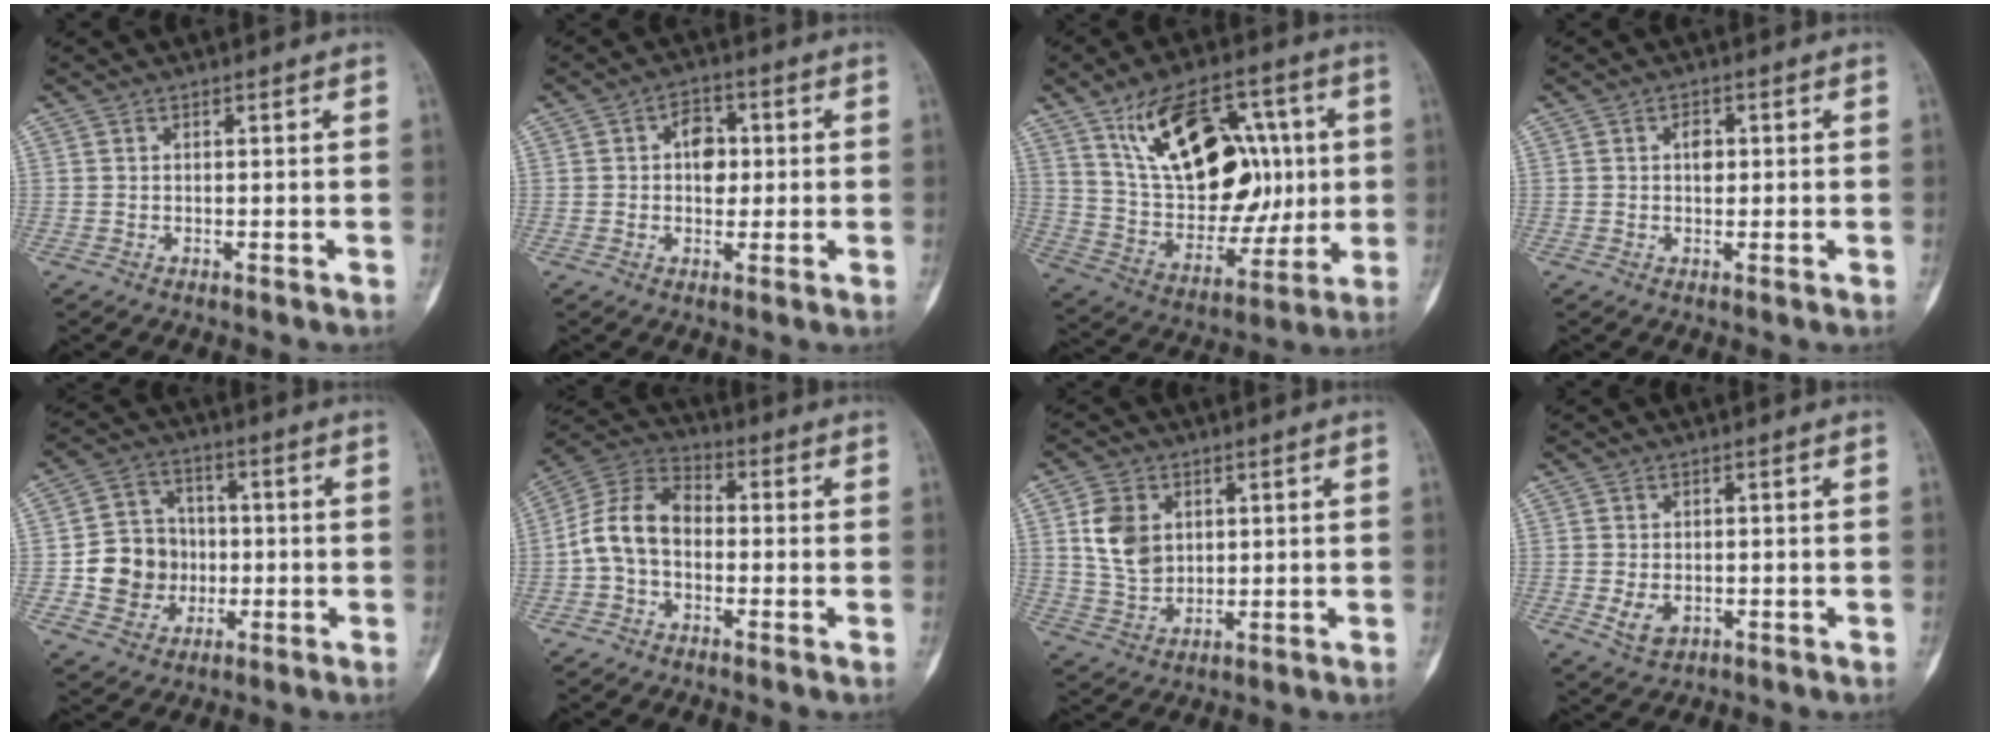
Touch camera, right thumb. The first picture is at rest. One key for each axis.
{"total": 5.9, "fx": 0.7, "fy": 4.2, "fz": 4.1, "tx": -0.036, "ty": 0.005, "tz": 0.005}
{"total": 24.5, "fx": 6.2, "fy": 14.4, "fz": 18.8, "tx": -0.271, "ty": -0.004, "tz": 0.114}
{"total": 2.6, "fx": 0.4, "fy": 1.8, "fz": 1.9, "tx": -0.019, "ty": 0.003, "tz": 0.003}
{"total": 11.5, "fx": -1.5, "fy": 10.5, "fz": 4.5, "tx": -0.036, "ty": 0.020, "tz": -0.025}
{"total": 10.6, "fx": -1.3, "fy": 7.3, "fz": 7.5, "tx": -0.132, "ty": 0.037, "tz": -0.039}
{"total": 8.8, "fx": 2.4, "fy": 6.7, "fz": 5.3, "tx": -0.081, "ty": -0.010, "tz": 0.054}
{"total": 4.0, "fx": -0.8, "fy": 2.8, "fz": 2.7, "tx": -0.046, "ty": -0.002, "tz": -0.005}